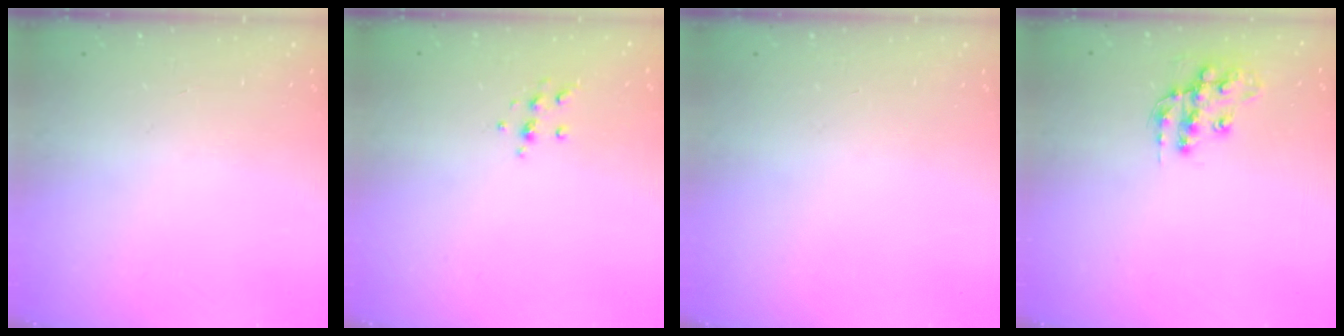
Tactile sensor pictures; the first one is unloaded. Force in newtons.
{"total": 6.2, "press": 6.2, "slide": 0.8}
{"total": 0.0}
{"total": 13.0, "press": 13.0, "slide": 1.0}